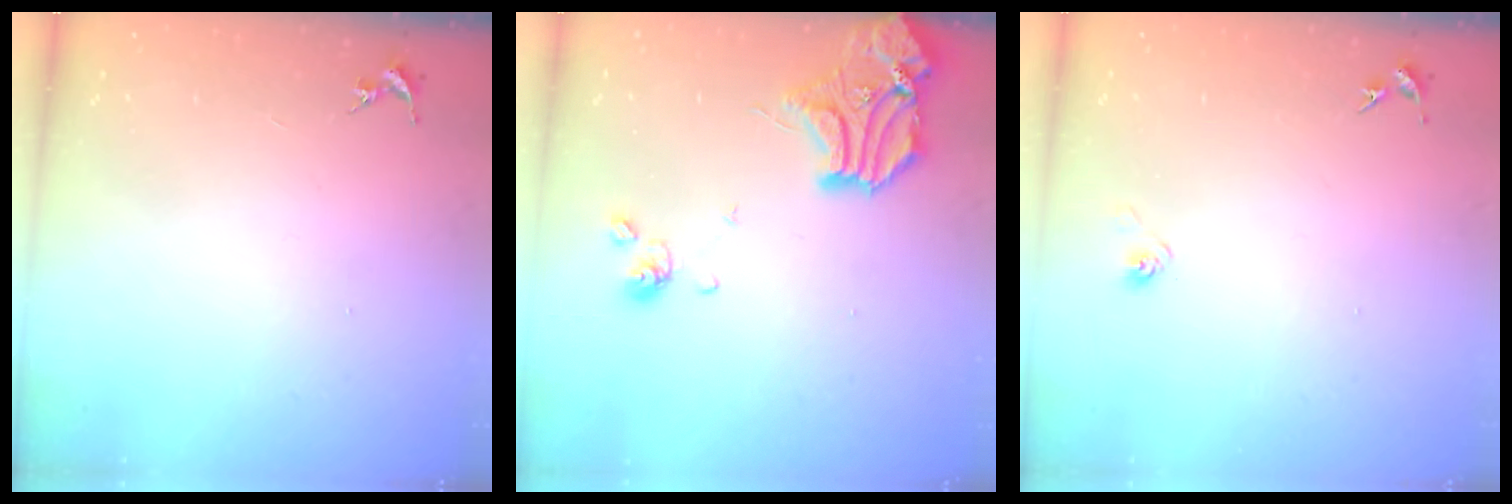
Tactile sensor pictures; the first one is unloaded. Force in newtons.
{"total": 16.0, "press": 15.8, "slide": 2.5}
{"total": 3.3, "press": 3.0, "slide": 1.2}